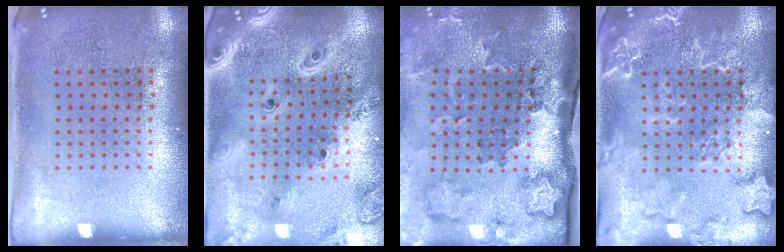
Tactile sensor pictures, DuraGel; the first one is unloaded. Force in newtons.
{"total": 3.5, "press": 2.8, "slide": 2.1}
{"total": 3.8, "press": 2.4, "slide": 2.9}
{"total": 2.3, "press": 2.3, "slide": 0.2}